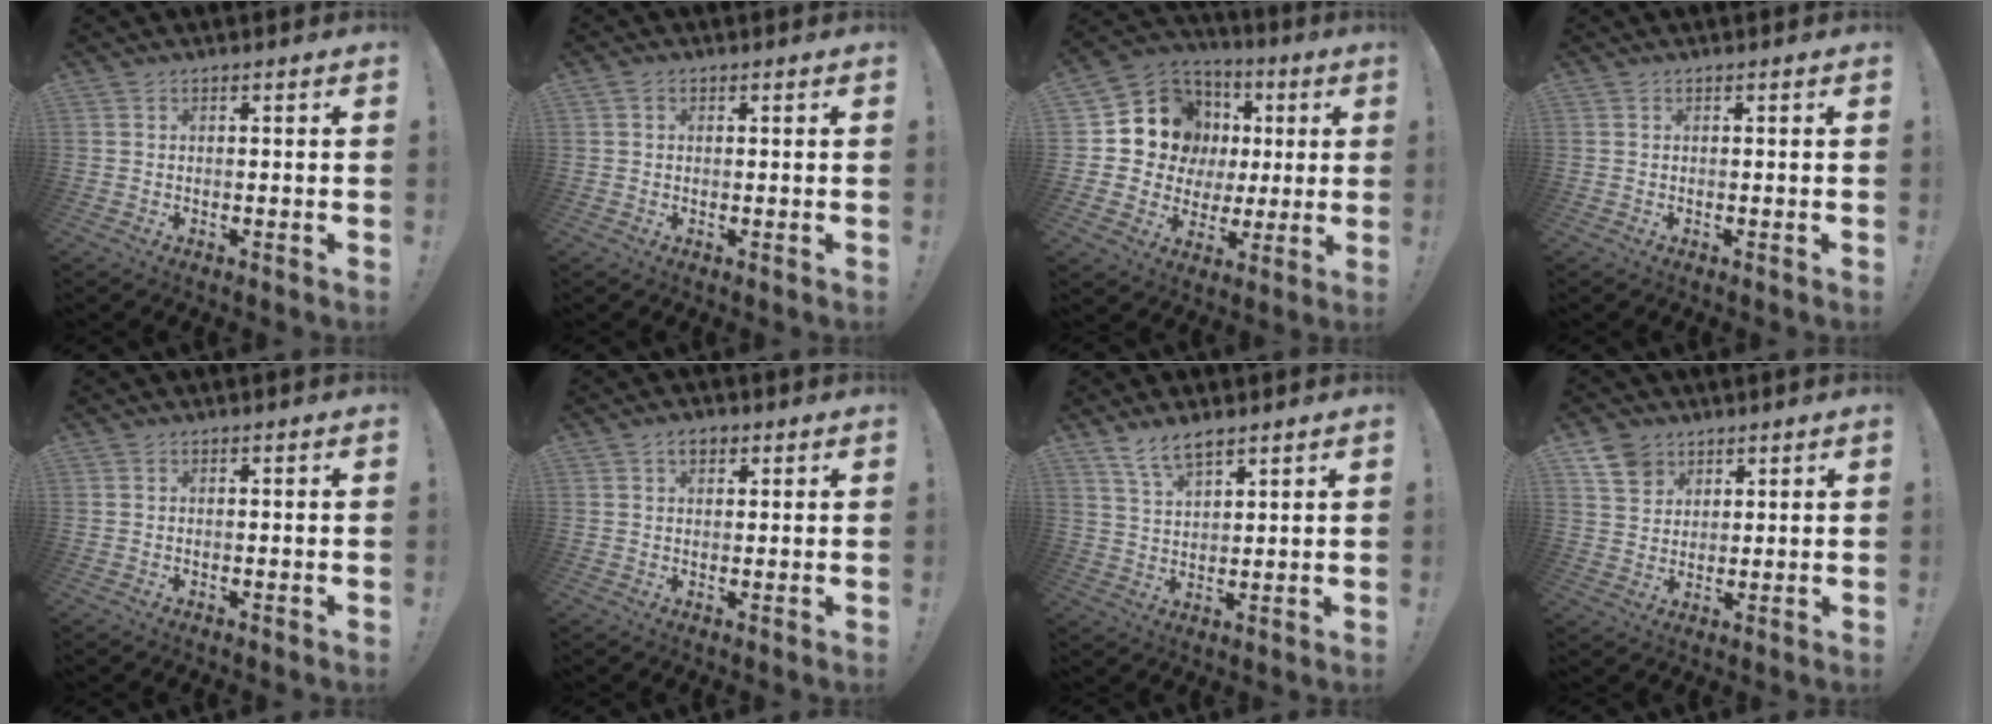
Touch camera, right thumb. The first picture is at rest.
{"total": 1.2, "force": [0.4, 1.0, 0.5], "torque": [-0.003, 0.002, 0.005]}
{"total": 14.0, "force": [3.8, 12.3, 5.5], "torque": [-0.073, -0.029, 0.098]}
{"total": 0.0}
{"total": 0.0}
{"total": 3.8, "force": [1.8, 2.5, 2.3], "torque": [-0.026, 0.000, 0.029]}
{"total": 6.7, "force": [5.1, 2.5, 3.7], "torque": [-0.066, -0.022, 0.095]}
{"total": 7.7, "force": [4.9, 5.6, 2.0], "torque": [-0.025, -0.030, 0.096]}